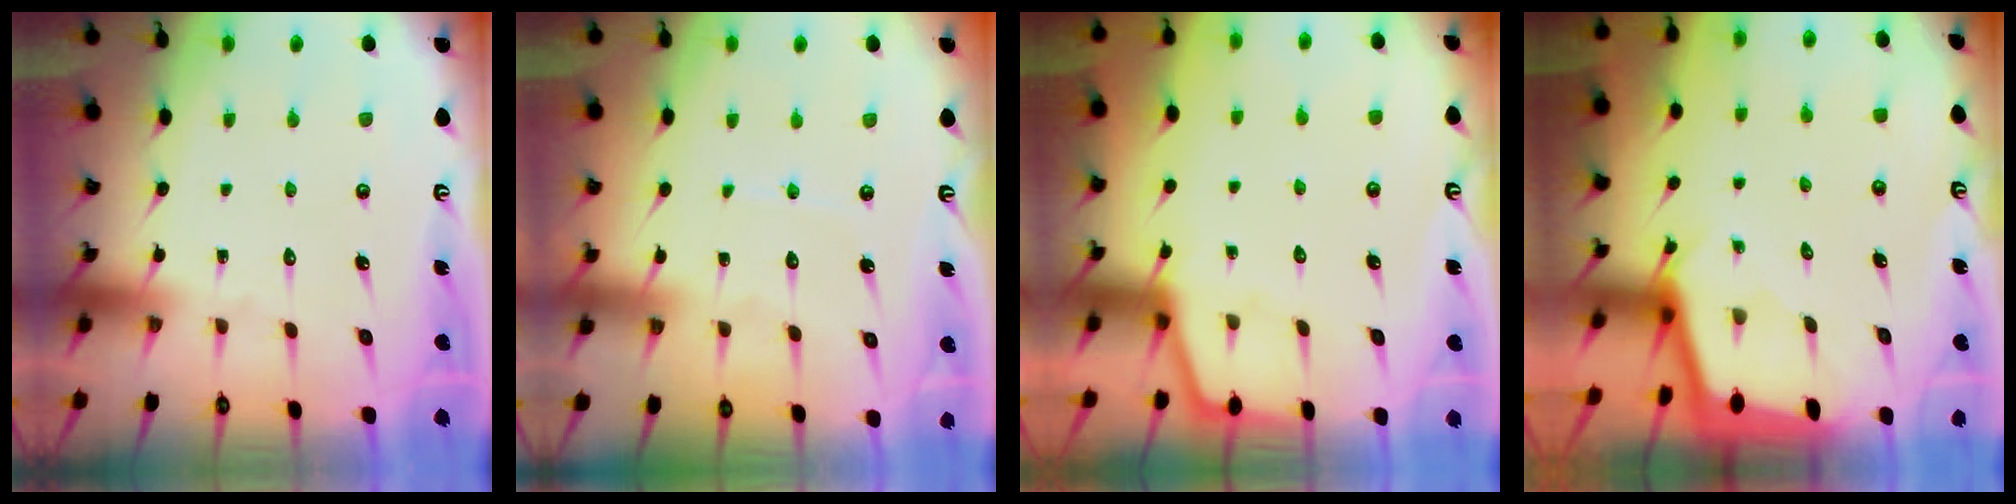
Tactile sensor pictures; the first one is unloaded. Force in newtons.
{"total": 3.5, "press": 3.5, "slide": 0.4}
{"total": 2.7, "press": 2.6, "slide": 0.4}
{"total": 2.0, "press": 2.0, "slide": 0.1}